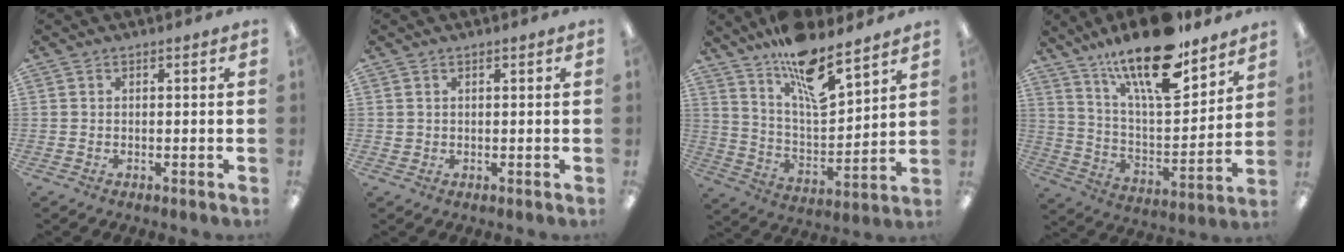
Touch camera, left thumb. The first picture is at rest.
{"total": 1.0, "force": [0.6, 0.7, 0.1], "torque": [-0.003, 0.002, 0.011]}
{"total": 15.8, "force": [12.2, 5.0, 8.8], "torque": [-0.148, -0.081, 0.208]}
{"total": 21.3, "force": [15.1, 6.9, 13.3], "torque": [-0.223, -0.096, 0.255]}